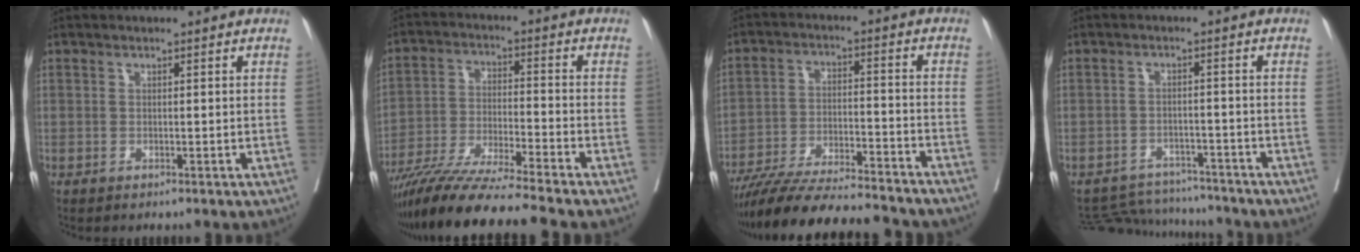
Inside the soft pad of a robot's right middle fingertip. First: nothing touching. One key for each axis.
{"total": 13.5, "fx": -11.6, "fy": -1.7, "fz": 6.6, "tx": -0.113, "ty": -0.031, "tz": -0.203}
{"total": 21.0, "fx": -18.8, "fy": 1.9, "fz": 9.0, "tx": -0.147, "ty": -0.027, "tz": -0.288}
{"total": 8.9, "fx": -8.8, "fy": 1.7, "fz": 0.2, "tx": -0.005, "ty": 0.007, "tz": -0.126}